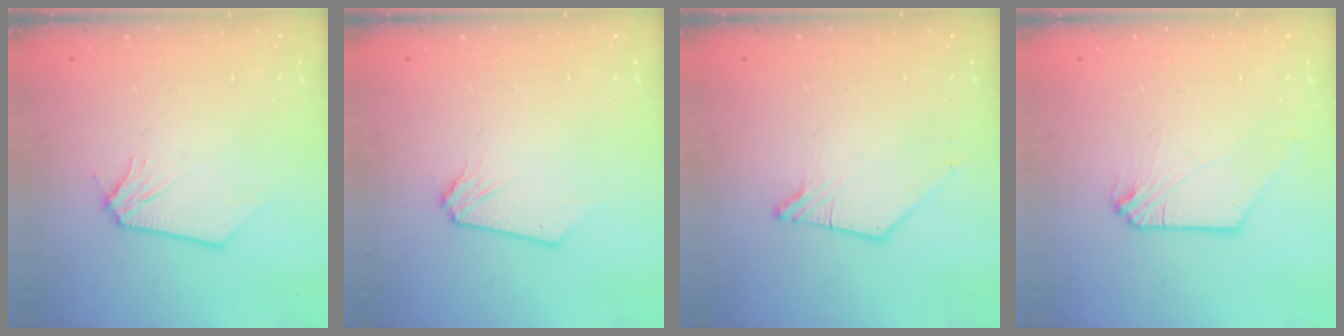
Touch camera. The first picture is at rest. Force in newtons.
{"total": 0.0}
{"total": 1.8, "press": 1.7, "slide": 0.3}
{"total": 0.7, "press": 0.6, "slide": 0.3}